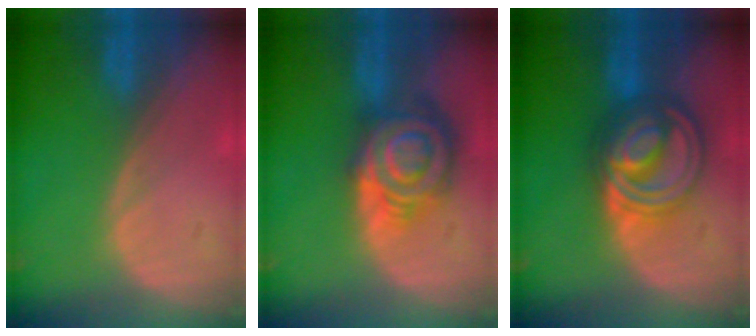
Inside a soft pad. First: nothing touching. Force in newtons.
{"total": 9.0, "press": 8.9, "slide": 0.6}
{"total": 9.0, "press": 9.0, "slide": 0.6}